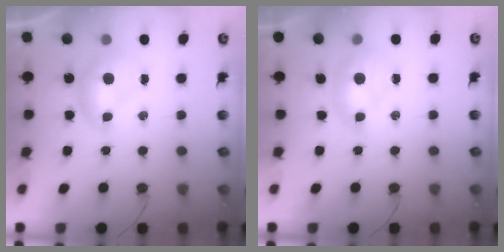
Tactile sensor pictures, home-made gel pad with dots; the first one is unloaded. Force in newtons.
{"total": 1.8, "press": 1.6, "slide": 0.6}